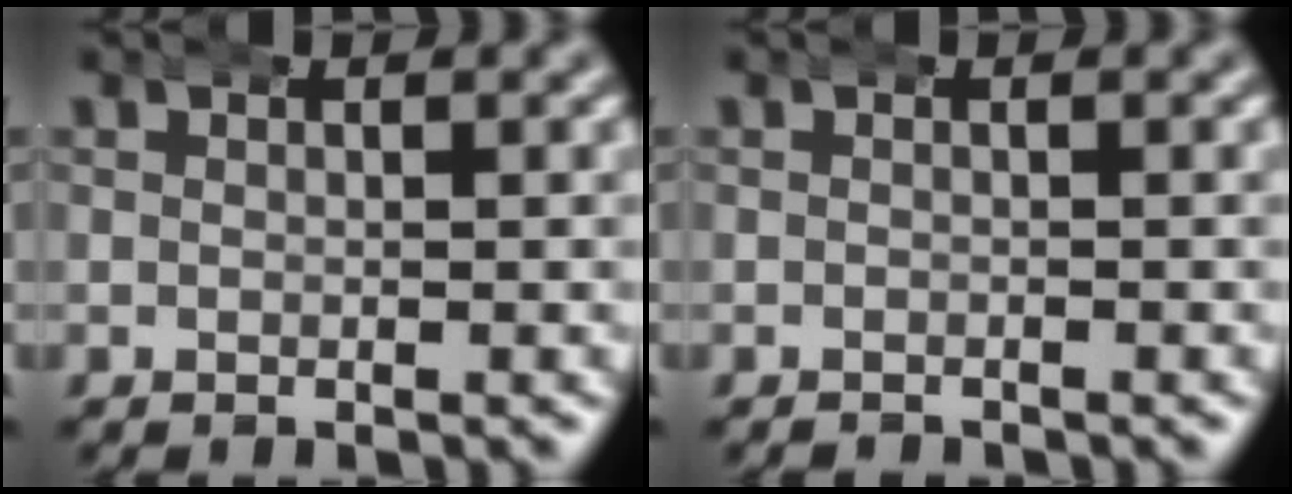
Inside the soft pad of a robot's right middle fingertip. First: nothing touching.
{"total": 0.6, "force": [-0.6, 0.0, -0.1], "torque": [-0.003, -0.006, -0.008]}